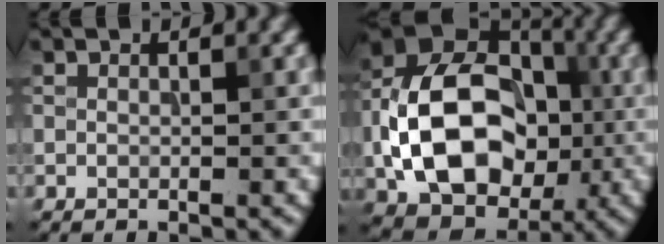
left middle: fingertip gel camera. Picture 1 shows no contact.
{"total": 14.0, "force": [-2.2, 10.0, 9.5], "torque": [-0.179, 0.008, -0.044]}